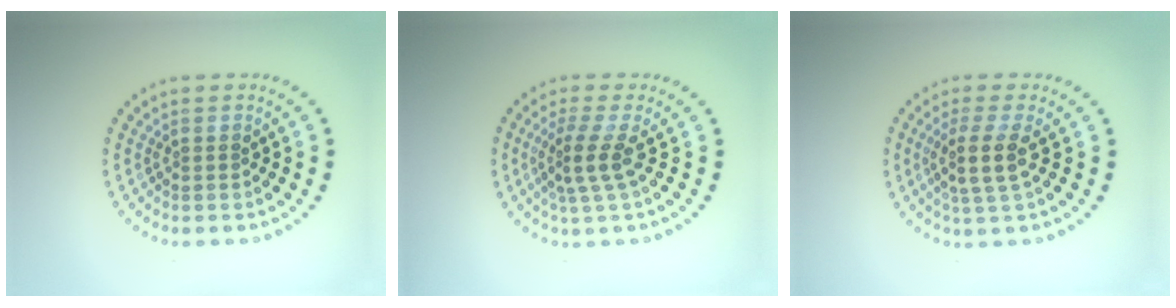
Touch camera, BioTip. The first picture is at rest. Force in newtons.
{"total": 2.9, "press": 2.1, "slide": 2.0}
{"total": 2.8, "press": 2.2, "slide": 1.7}